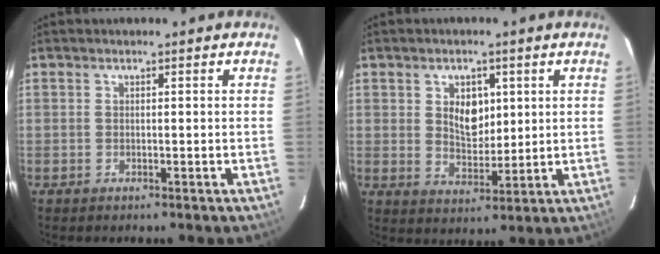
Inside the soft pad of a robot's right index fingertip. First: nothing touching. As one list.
[{"total": 6.4, "force": [1.9, 4.3, 4.4], "torque": [-0.069, 0.003, 0.039]}]